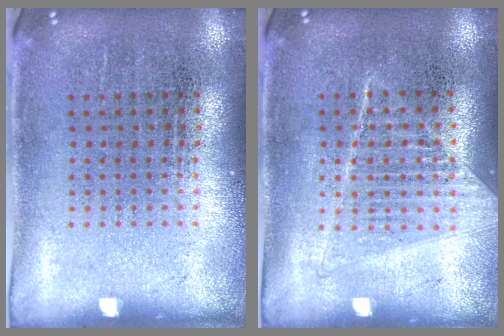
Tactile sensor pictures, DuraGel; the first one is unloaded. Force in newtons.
{"total": 1.1, "press": 1.0, "slide": 0.3}